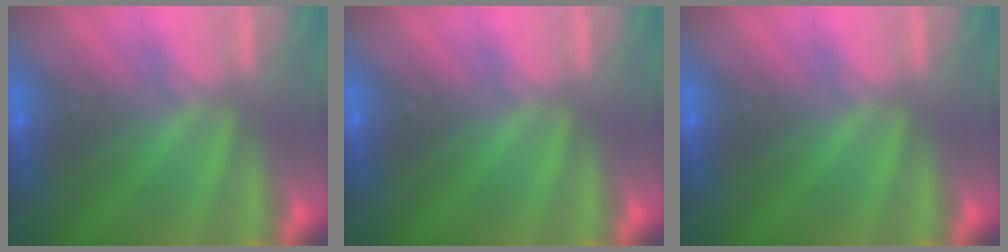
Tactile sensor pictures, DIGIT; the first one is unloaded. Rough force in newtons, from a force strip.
{"total": 0.0}
{"total": 0.0}